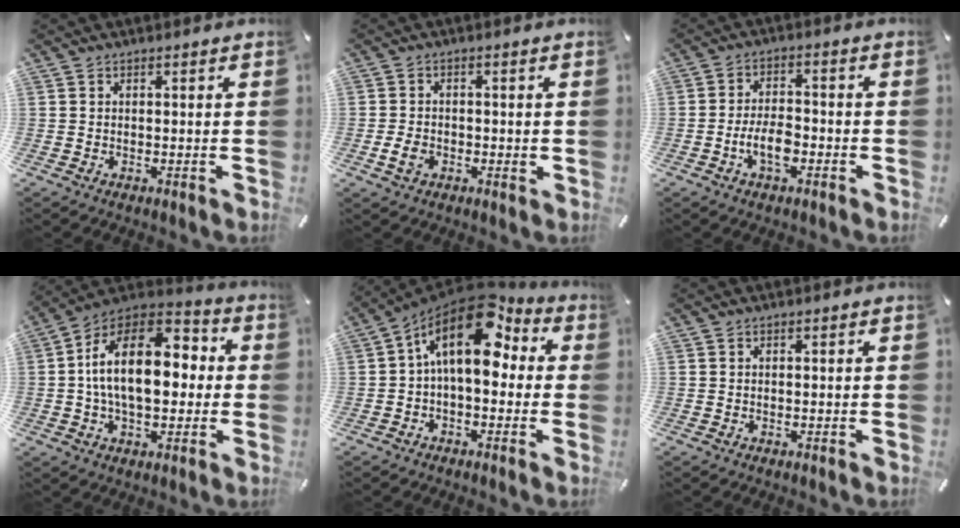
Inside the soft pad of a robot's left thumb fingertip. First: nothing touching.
{"total": 4.1, "force": [-1.0, 2.9, 2.7], "torque": [-0.059, 0.000, -0.018]}
{"total": 6.8, "force": [-2.7, 3.6, 5.1], "torque": [-0.100, 0.013, -0.050]}
{"total": 19.5, "force": [1.3, 12.0, 15.3], "torque": [-0.271, 0.003, 0.012]}
{"total": 16.9, "force": [5.9, 9.0, 13.0], "torque": [-0.238, -0.041, 0.095]}
{"total": 0.0}